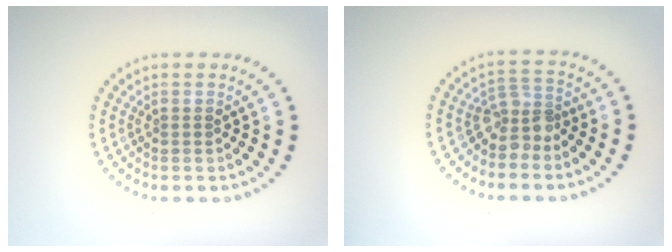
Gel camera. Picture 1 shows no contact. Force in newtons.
{"total": 2.6, "press": 1.9, "slide": 1.8}